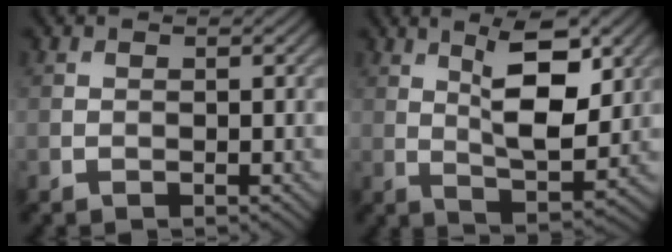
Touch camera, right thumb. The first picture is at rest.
{"total": 9.0, "force": [3.4, 3.2, 7.6], "torque": [-0.125, -0.005, 0.060]}